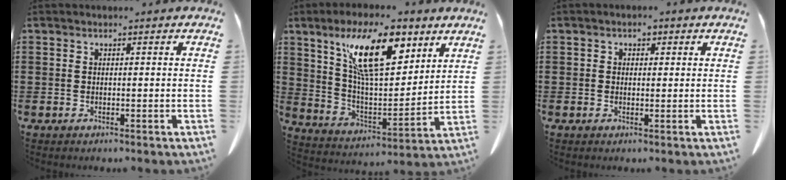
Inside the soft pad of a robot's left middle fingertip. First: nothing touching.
{"total": 14.0, "force": [8.0, 5.0, 10.4], "torque": [-0.202, -0.014, 0.141]}
{"total": 1.1, "force": [0.4, 0.9, 0.6], "torque": [-0.015, 0.004, 0.007]}